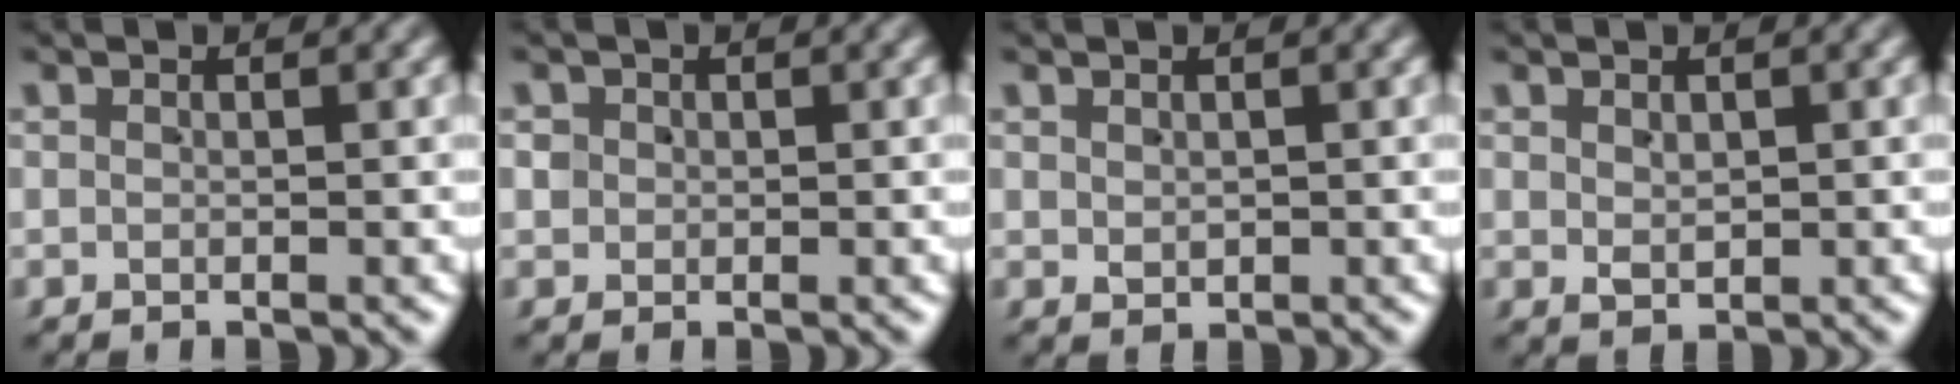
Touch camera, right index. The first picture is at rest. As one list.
[{"total": 1.8, "force": [0.4, 1.7, 0.5], "torque": [-0.013, -0.003, 0.010]}, {"total": 0.8, "force": [0.3, 0.6, 0.5], "torque": [-0.007, -0.007, 0.017]}, {"total": 1.2, "force": [0.4, 0.8, 0.8], "torque": [-0.011, -0.007, 0.019]}]